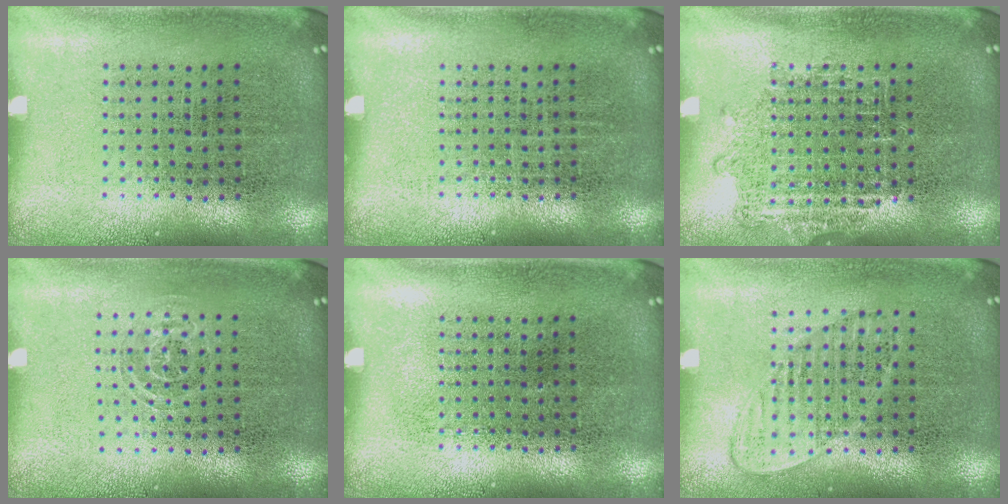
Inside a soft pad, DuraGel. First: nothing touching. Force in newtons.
{"total": 0.0}
{"total": 1.0, "press": 1.0, "slide": 0.2}
{"total": 0.9, "press": 0.6, "slide": 0.6}
{"total": 0.0}
{"total": 1.2, "press": 1.1, "slide": 0.5}